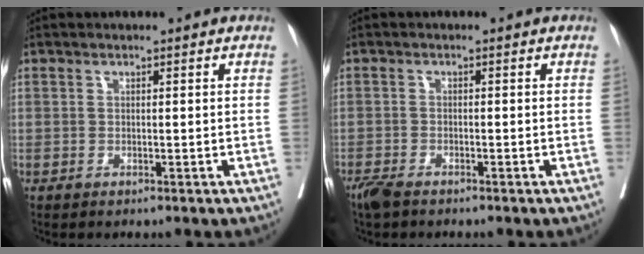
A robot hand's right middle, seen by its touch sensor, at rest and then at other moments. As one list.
[{"total": 2.8, "force": [-2.3, 0.7, 1.4], "torque": [-0.029, -0.007, -0.041]}]